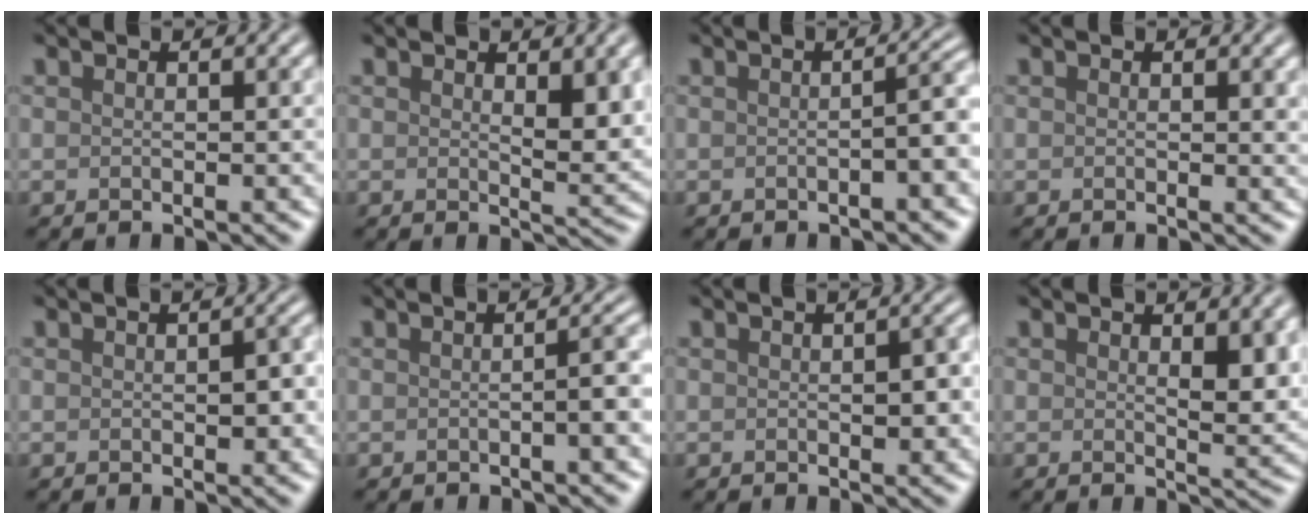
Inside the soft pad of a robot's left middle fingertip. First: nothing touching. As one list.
[{"total": 3.1, "force": [1.2, 1.1, 2.6], "torque": [-0.036, -0.007, 0.022]}, {"total": 2.3, "force": [-0.6, 0.5, 2.2], "torque": [-0.027, 0.011, -0.012]}, {"total": 0.7, "force": [0.4, 0.1, 0.5], "torque": [-0.003, -0.003, 0.006]}, {"total": 2.4, "force": [0.0, 1.2, 2.1], "torque": [-0.026, 0.000, 0.000]}, {"total": 2.5, "force": [-0.3, 0.5, 2.4], "torque": [-0.028, 0.009, -0.009]}, {"total": 2.3, "force": [-0.1, 1.1, 2.0], "torque": [-0.025, 0.000, 0.000]}, {"total": 3.0, "force": [0.9, 1.0, 2.6], "torque": [-0.034, -0.007, 0.017]}]